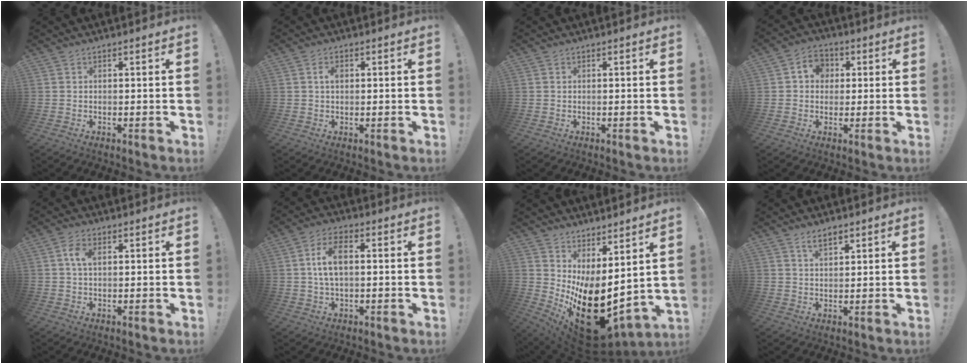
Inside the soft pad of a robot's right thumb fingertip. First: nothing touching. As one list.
[{"total": 2.2, "force": [0.5, 1.3, 1.7], "torque": [-0.022, 0.000, 0.004]}, {"total": 0.0}, {"total": 6.9, "force": [1.4, 6.1, 3.0], "torque": [-0.052, 0.008, 0.029]}, {"total": 4.2, "force": [1.0, 2.3, 3.4], "torque": [-0.063, 0.006, 0.017]}, {"total": 8.3, "force": [0.9, 4.7, 6.8], "torque": [-0.121, 0.003, 0.015]}, {"total": 18.9, "force": [-4.7, 9.6, 15.6], "torque": [-0.230, 0.007, -0.057]}, {"total": 3.8, "force": [2.6, 1.5, 2.4], "torque": [-0.030, -0.016, 0.043]}]